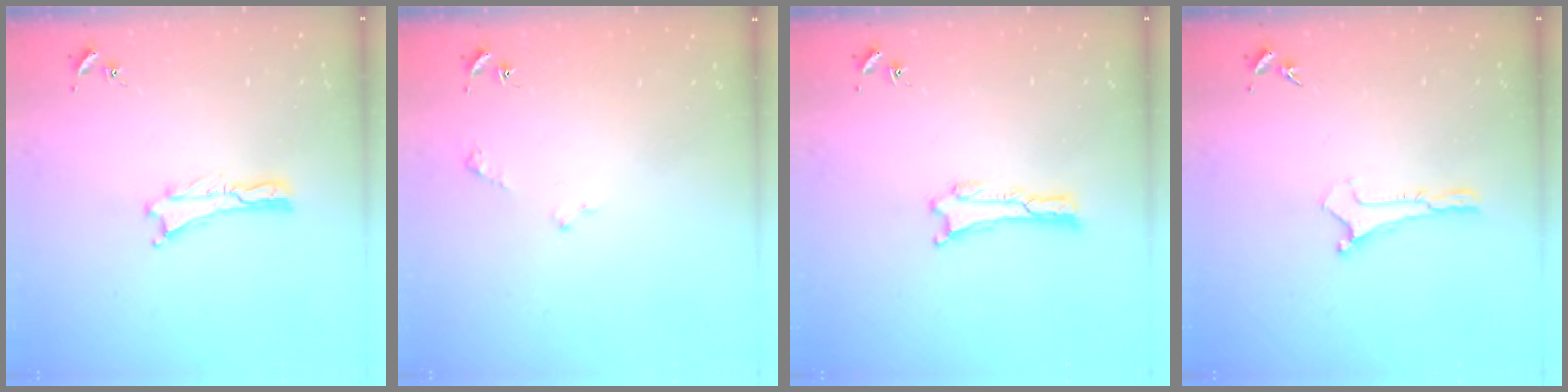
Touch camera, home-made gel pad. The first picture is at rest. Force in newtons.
{"total": 1.6, "press": 1.6, "slide": 0.2}
{"total": 0.0}
{"total": 0.0}